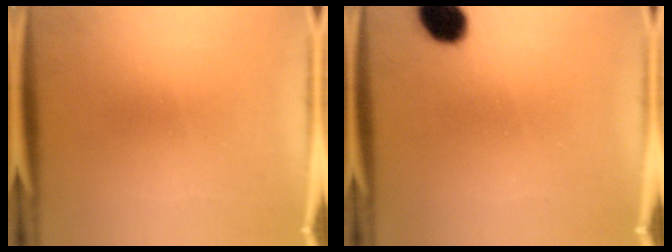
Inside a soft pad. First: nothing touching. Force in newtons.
{"total": 7.4}